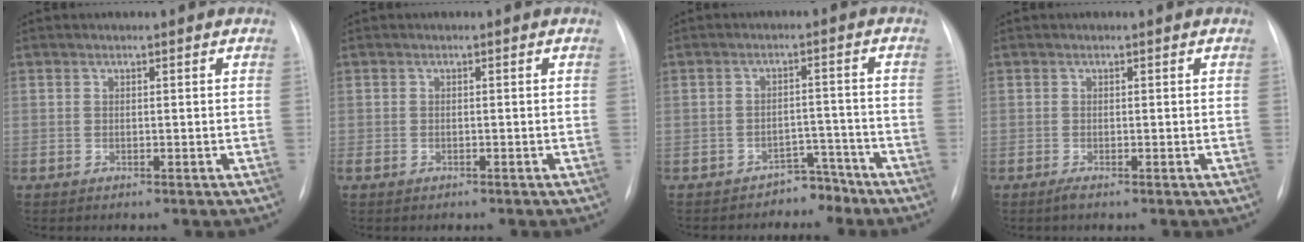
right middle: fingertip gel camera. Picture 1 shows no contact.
{"total": 1.3, "force": [-0.9, 0.6, 0.7], "torque": [-0.015, -0.001, -0.007]}
{"total": 3.8, "force": [-3.4, 1.8, -0.2], "torque": [0.010, 0.018, -0.046]}
{"total": 0.7, "force": [-0.5, 0.0, 0.5], "torque": [-0.011, -0.002, -0.011]}